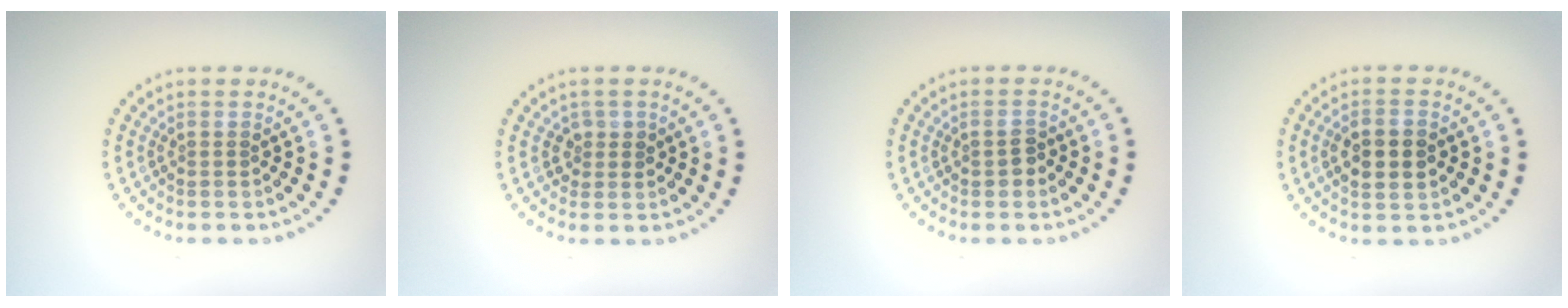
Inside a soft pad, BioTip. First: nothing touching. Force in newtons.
{"total": 1.4, "press": 1.2, "slide": 0.6}
{"total": 1.3, "press": 1.3, "slide": 0.1}
{"total": 3.2, "press": 3.2, "slide": 0.1}